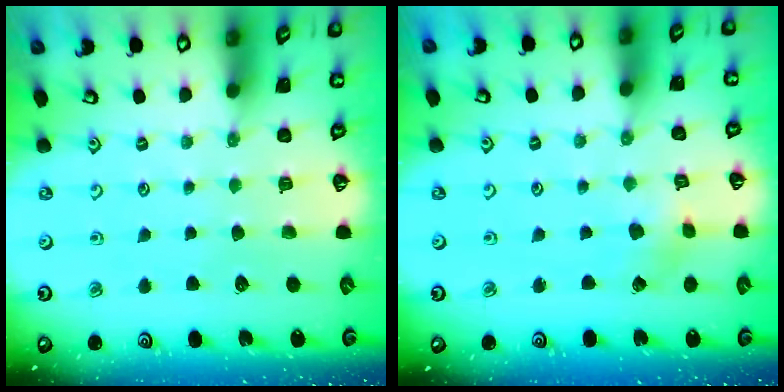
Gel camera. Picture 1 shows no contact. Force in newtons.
{"total": 2.7, "press": 2.7, "slide": 0.3}